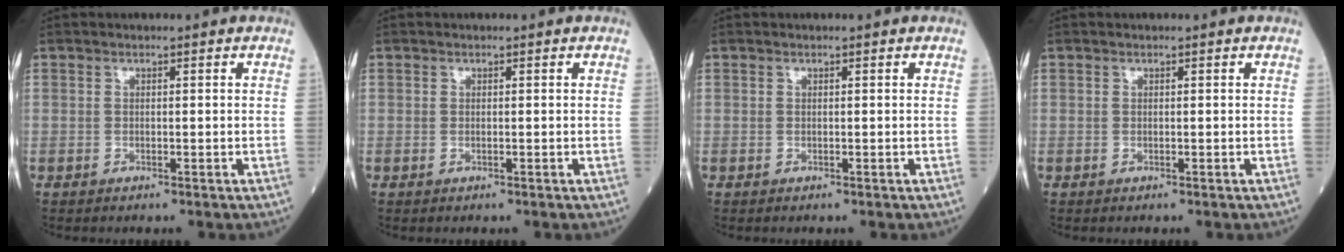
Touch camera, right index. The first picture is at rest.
{"total": 0.0}
{"total": 0.0}
{"total": 0.0}